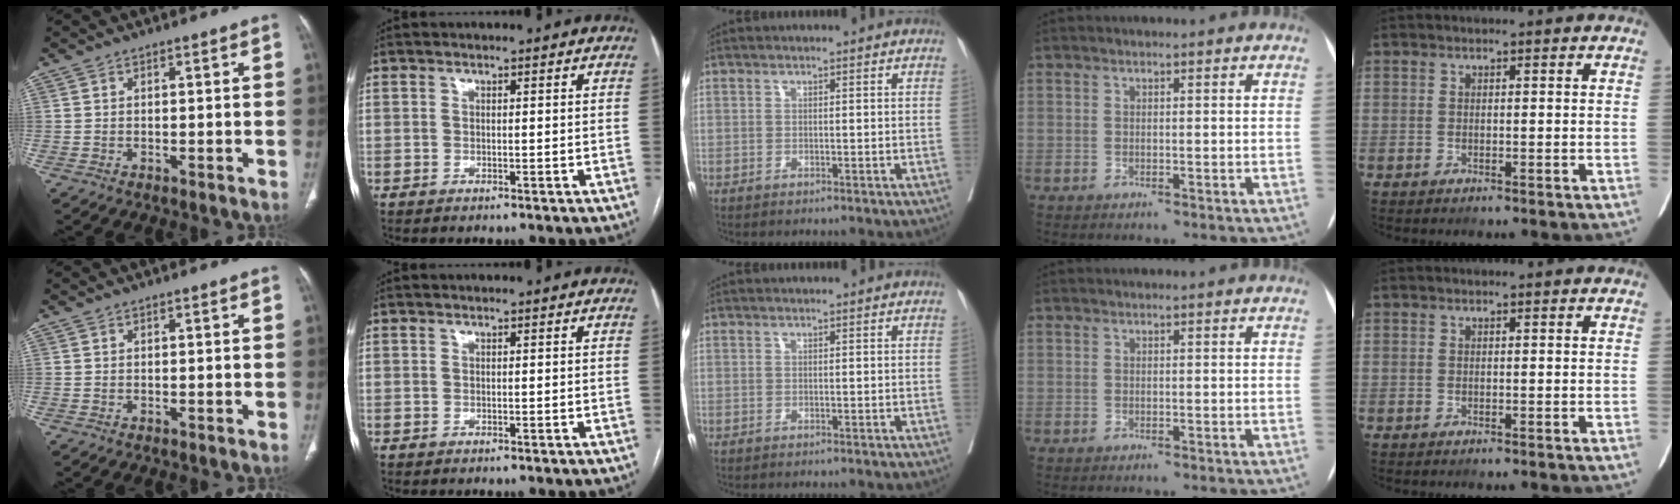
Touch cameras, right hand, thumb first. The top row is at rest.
{}